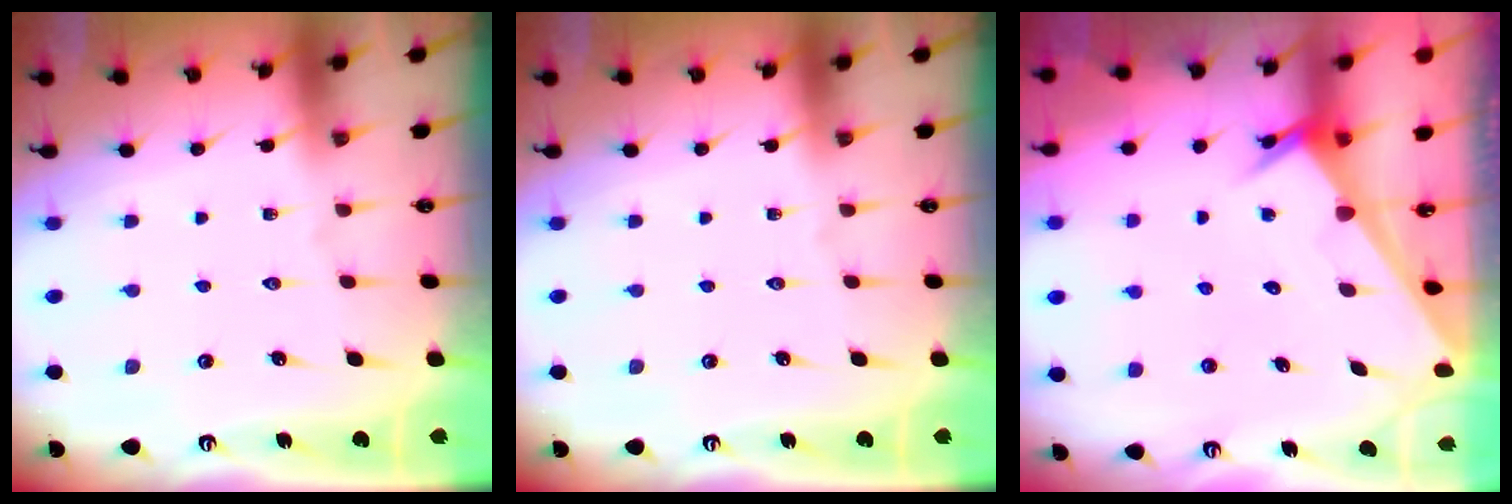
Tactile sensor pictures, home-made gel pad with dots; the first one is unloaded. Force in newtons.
{"total": 0.0}
{"total": 2.4, "press": 2.4, "slide": 0.1}